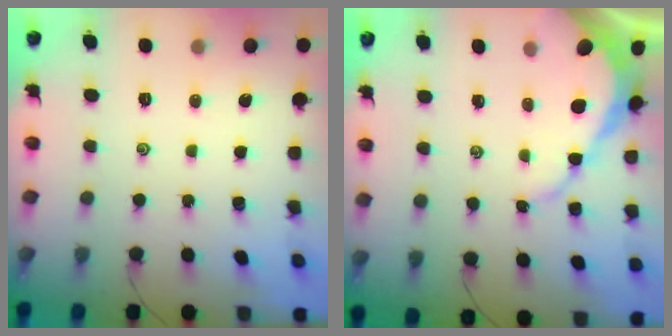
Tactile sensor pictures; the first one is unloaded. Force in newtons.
{"total": 8.4, "press": 8.3, "slide": 0.8}